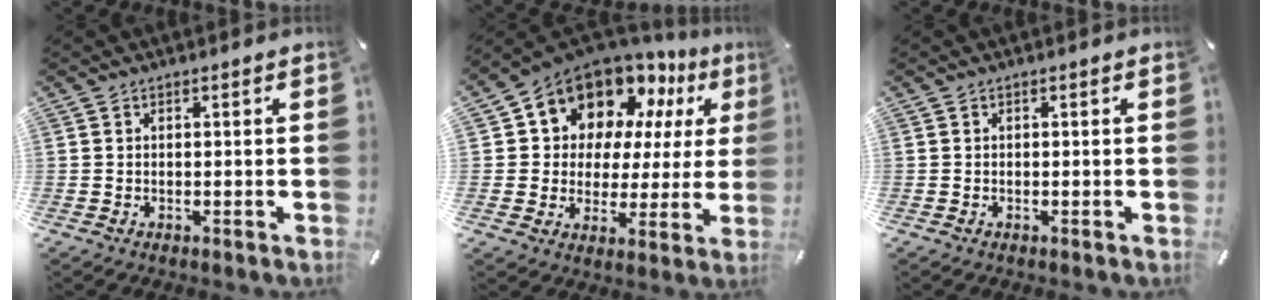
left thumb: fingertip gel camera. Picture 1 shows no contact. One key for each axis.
{"total": 13.4, "fx": 10.0, "fy": 8.3, "fz": 3.3, "tx": -0.077, "ty": -0.082, "tz": 0.187}
{"total": 0.0}